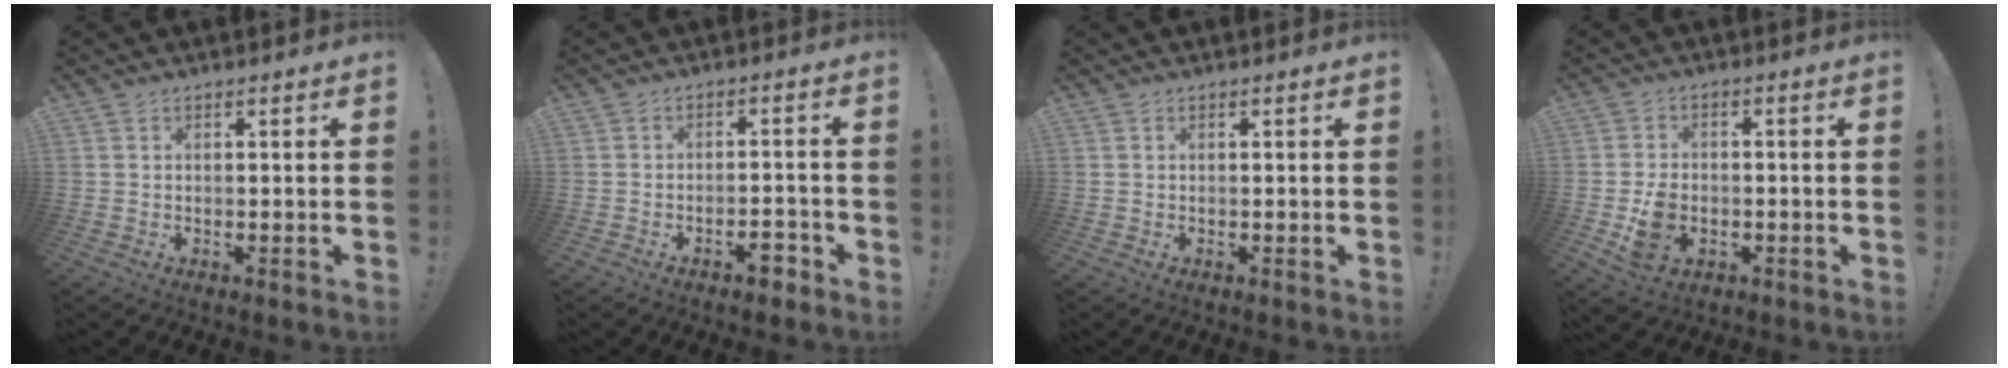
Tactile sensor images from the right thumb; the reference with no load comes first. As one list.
[{"total": 4.4, "force": [-3.1, 1.6, 2.7], "torque": [-0.039, 0.022, -0.051]}, {"total": 0.0}, {"total": 9.0, "force": [-2.4, 6.6, 5.6], "torque": [-0.100, 0.007, -0.039]}]